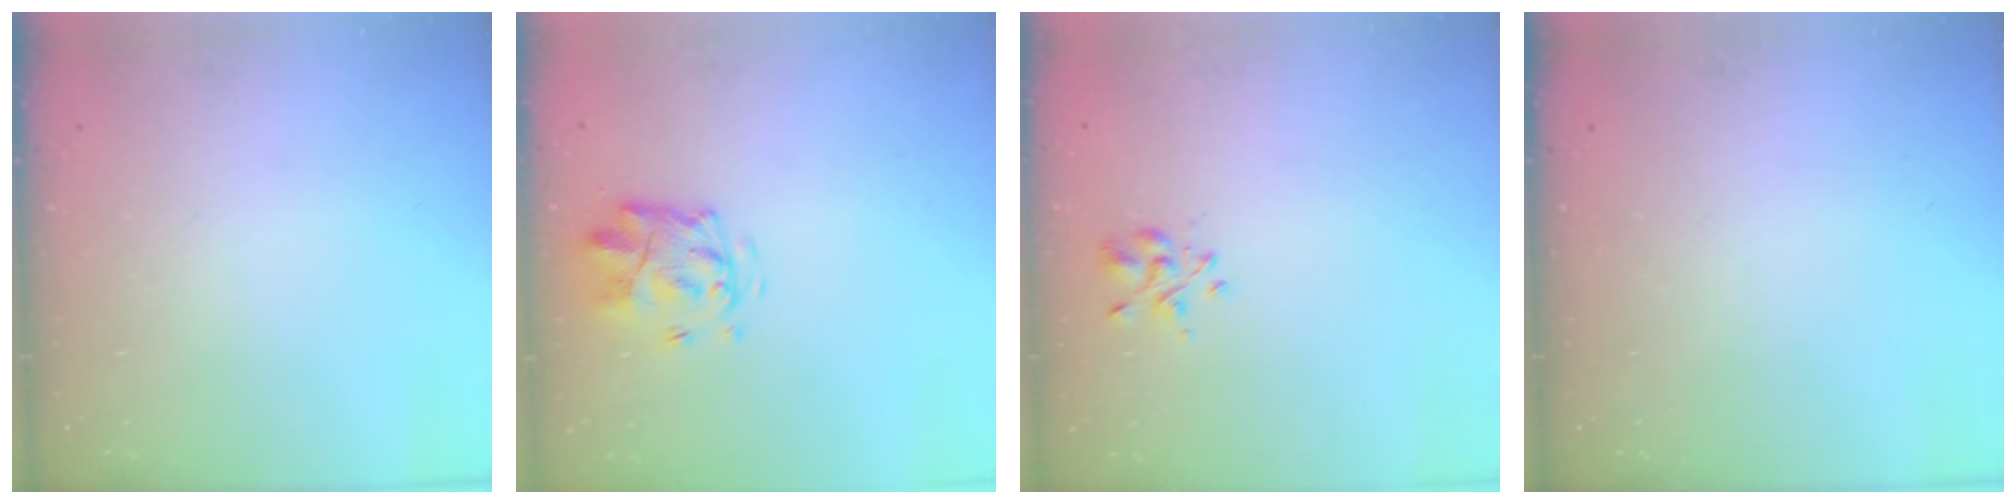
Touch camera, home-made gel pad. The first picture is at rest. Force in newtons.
{"total": 3.8, "press": 3.5, "slide": 1.6}
{"total": 2.4, "press": 2.1, "slide": 1.2}
{"total": 0.0}